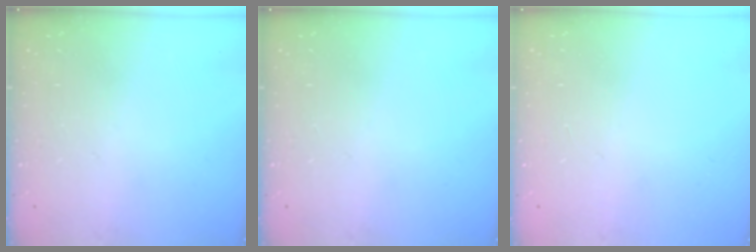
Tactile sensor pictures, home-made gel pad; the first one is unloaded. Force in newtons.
{"total": 0.0}
{"total": 0.9, "press": 0.9, "slide": 0.0}